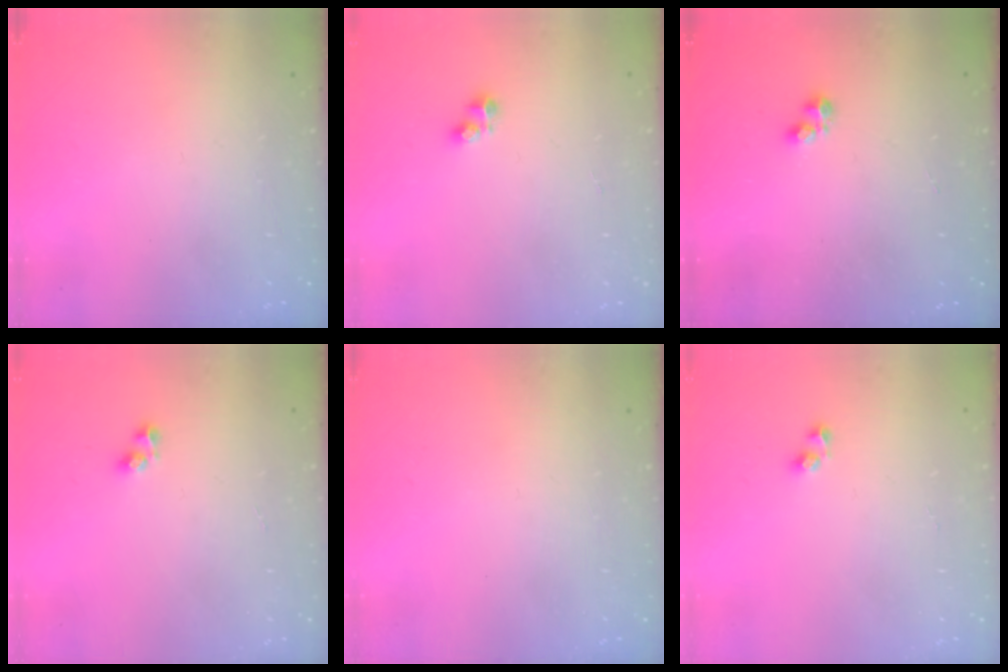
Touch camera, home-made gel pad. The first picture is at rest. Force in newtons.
{"total": 2.4, "press": 2.4, "slide": 0.3}
{"total": 3.4, "press": 3.3, "slide": 0.5}
{"total": 2.5, "press": 2.2, "slide": 1.3}
{"total": 0.0}
{"total": 2.7, "press": 2.6, "slide": 0.6}